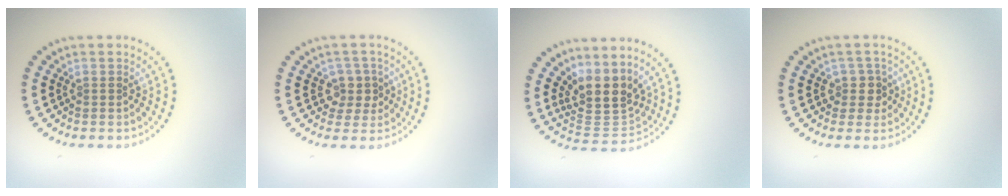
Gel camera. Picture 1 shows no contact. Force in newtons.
{"total": 2.3, "press": 2.0, "slide": 1.1}
{"total": 4.2, "press": 3.4, "slide": 2.5}
{"total": 2.0, "press": 1.6, "slide": 1.2}